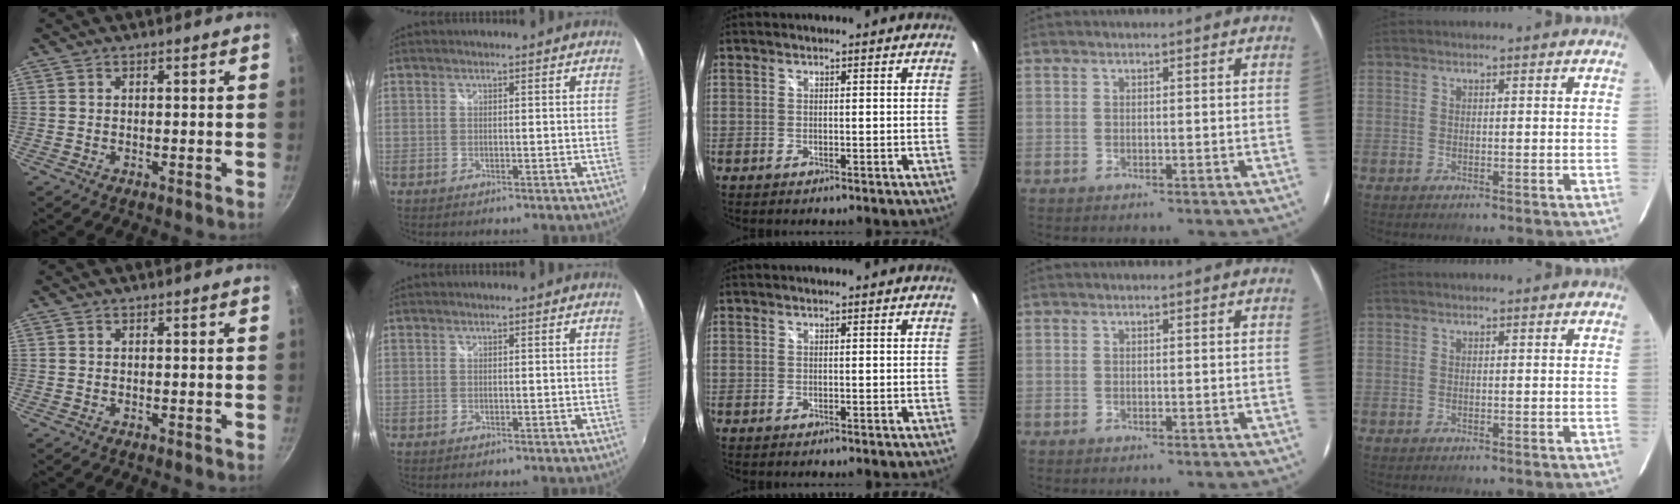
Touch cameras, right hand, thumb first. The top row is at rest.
{}